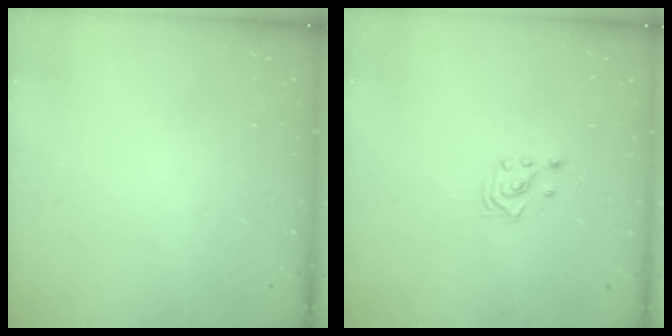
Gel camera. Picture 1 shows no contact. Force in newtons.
{"total": 2.9, "press": 2.7, "slide": 1.0}